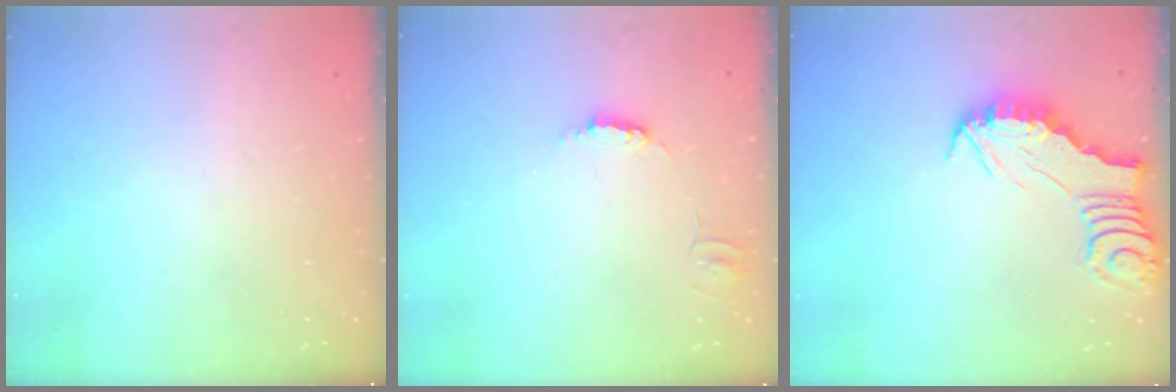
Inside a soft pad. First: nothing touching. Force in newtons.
{"total": 4.2, "press": 4.2, "slide": 0.5}
{"total": 2.4, "press": 2.4, "slide": 0.2}